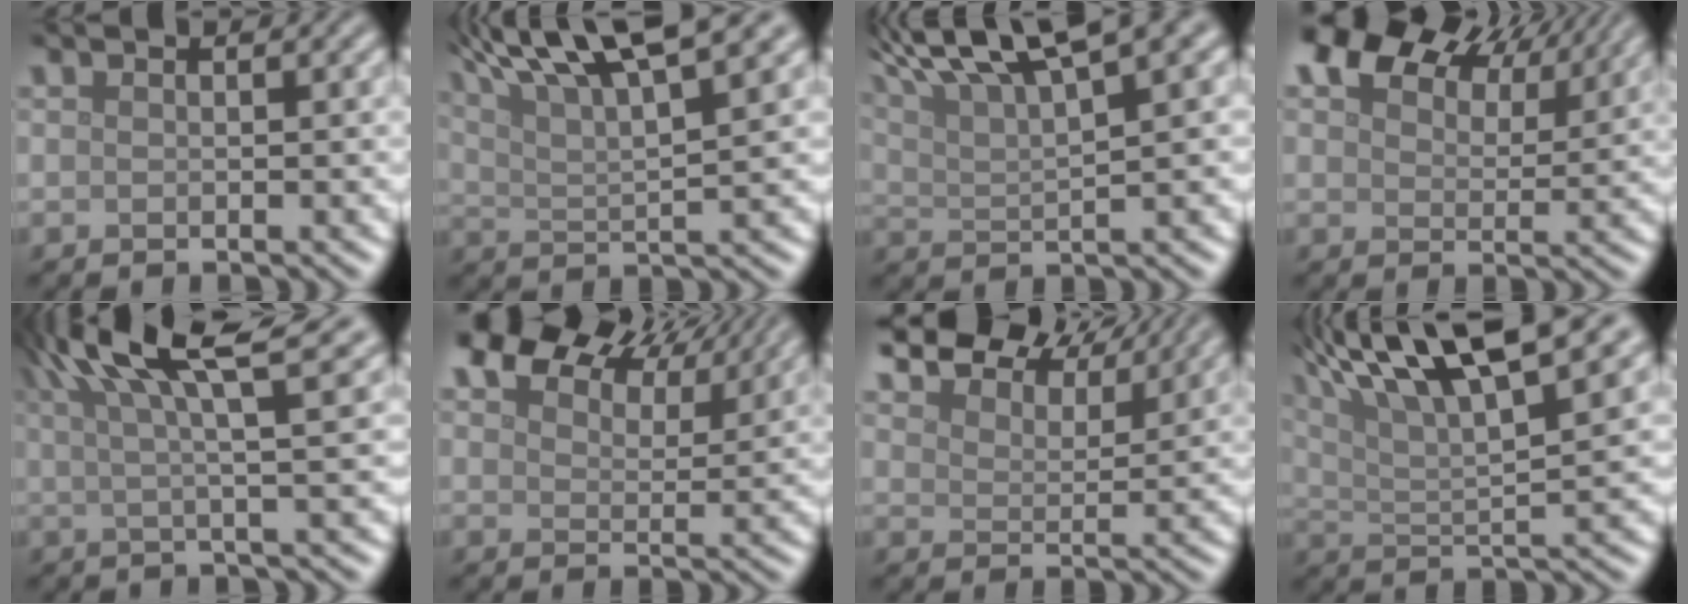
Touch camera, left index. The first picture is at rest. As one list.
[{"total": 9.5, "force": [6.5, 2.1, 6.7], "torque": [-0.112, 0.022, 0.102]}, {"total": 10.0, "force": [6.7, 2.1, 7.1], "torque": [-0.115, 0.031, 0.104]}, {"total": 10.3, "force": [7.5, 4.4, 5.5], "torque": [-0.099, 0.013, 0.118]}, {"total": 9.4, "force": [4.9, 2.1, 7.7], "torque": [-0.108, 0.030, 0.075]}, {"total": 9.8, "force": [7.8, 3.6, 4.8], "torque": [-0.088, 0.009, 0.122]}, {"total": 9.3, "force": [8.2, 2.5, 3.6], "torque": [-0.078, 0.017, 0.109]}, {"total": 12.5, "force": [7.9, 3.0, 9.2], "torque": [-0.163, 0.025, 0.128]}]